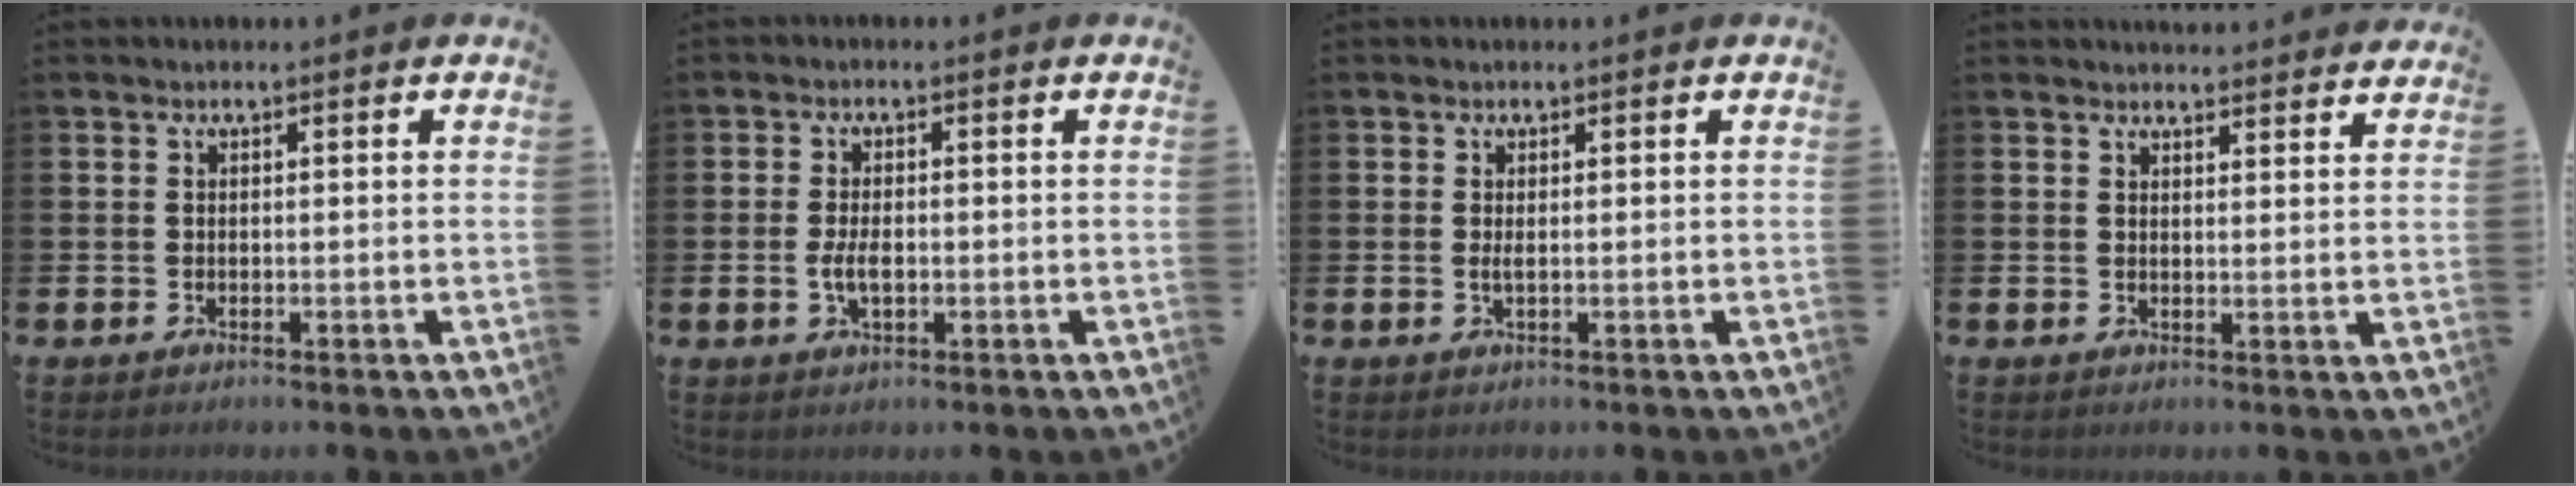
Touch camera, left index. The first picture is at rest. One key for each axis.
{"total": 3.1, "fx": -0.3, "fy": 1.5, "fz": 2.7, "tx": -0.047, "ty": 0.002, "tz": -0.008}
{"total": 0.8, "fx": 0.1, "fy": 0.1, "fz": 0.8, "tx": -0.019, "ty": 0.002, "tz": 0.003}
{"total": 3.1, "fx": 3.1, "fy": 0.2, "fz": -0.1, "tx": 0.010, "ty": -0.023, "tz": 0.054}